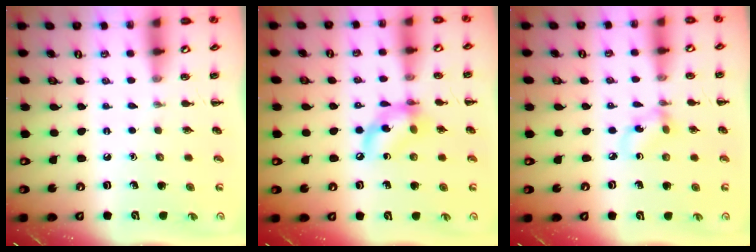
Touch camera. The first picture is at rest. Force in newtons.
{"total": 10.9, "press": 10.6, "slide": 2.1}
{"total": 3.7, "press": 3.6, "slide": 0.7}